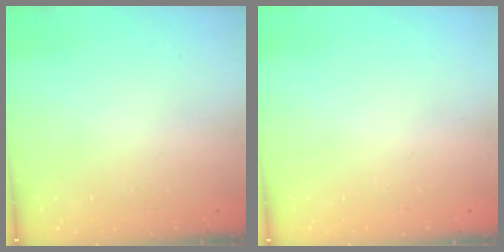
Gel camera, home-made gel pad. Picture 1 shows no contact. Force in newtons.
{"total": 0.0}